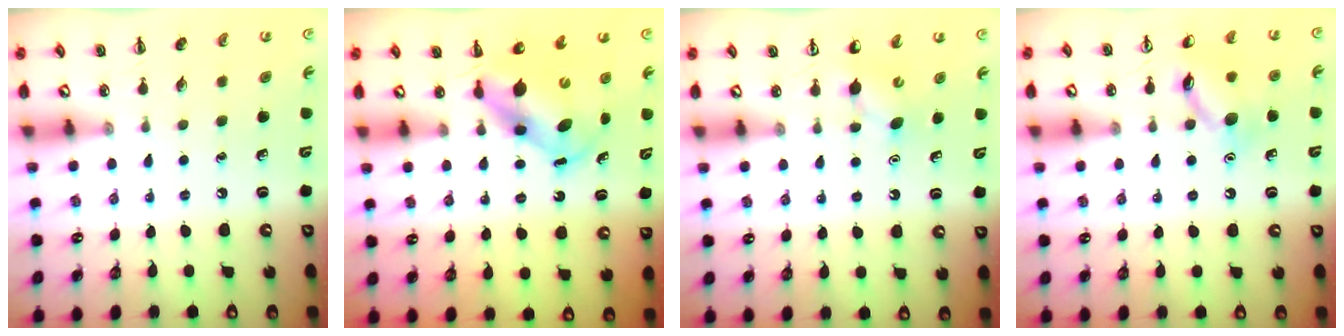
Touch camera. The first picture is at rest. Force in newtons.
{"total": 6.6, "press": 6.5, "slide": 1.3}
{"total": 3.7, "press": 3.5, "slide": 1.3}
{"total": 11.7, "press": 11.7, "slide": 0.7}